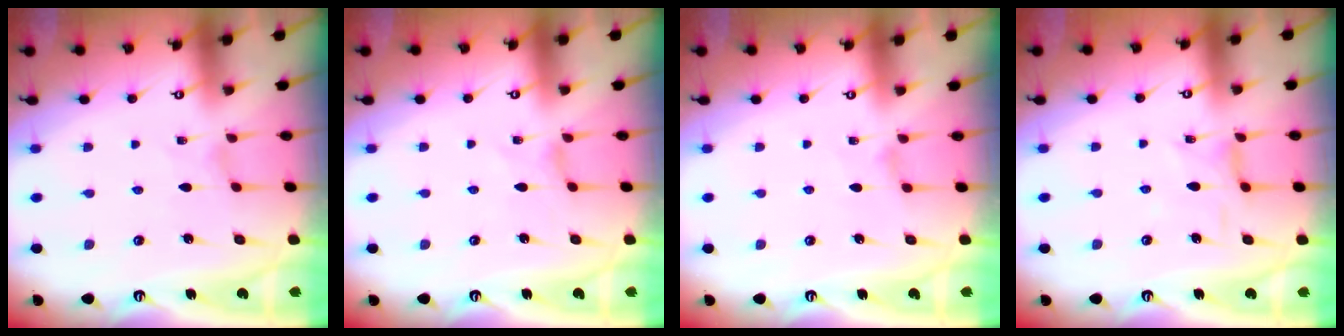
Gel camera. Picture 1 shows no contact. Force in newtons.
{"total": 0.0}
{"total": 1.2, "press": 1.1, "slide": 0.3}
{"total": 1.7, "press": 1.7, "slide": 0.4}